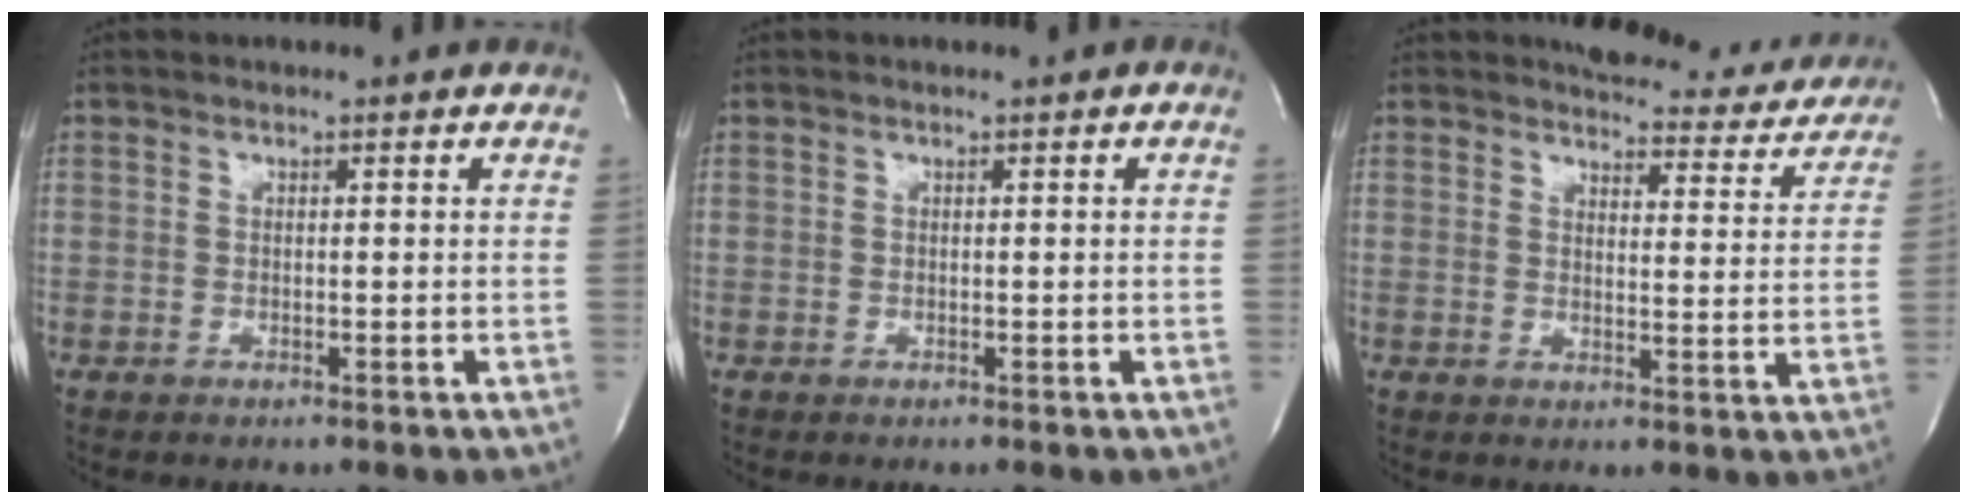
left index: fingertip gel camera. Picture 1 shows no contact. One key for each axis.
{"total": 0.0}
{"total": 12.7, "fx": 12.0, "fy": 3.5, "fz": 2.1, "tx": -0.001, "ty": -0.036, "tz": 0.123}